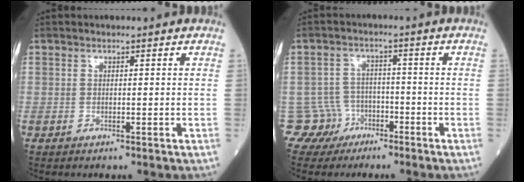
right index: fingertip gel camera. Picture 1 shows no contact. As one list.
[{"total": 5.0, "force": [-2.9, 3.9, -1.0], "torque": [0.021, 0.011, -0.052]}]